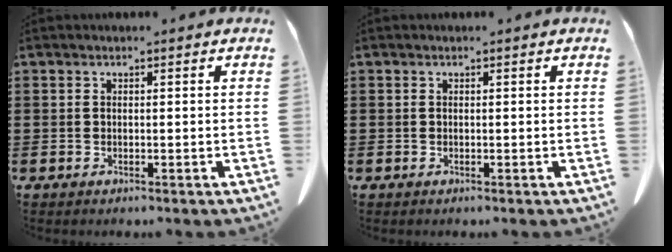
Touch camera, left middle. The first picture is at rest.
{"total": 0.0}